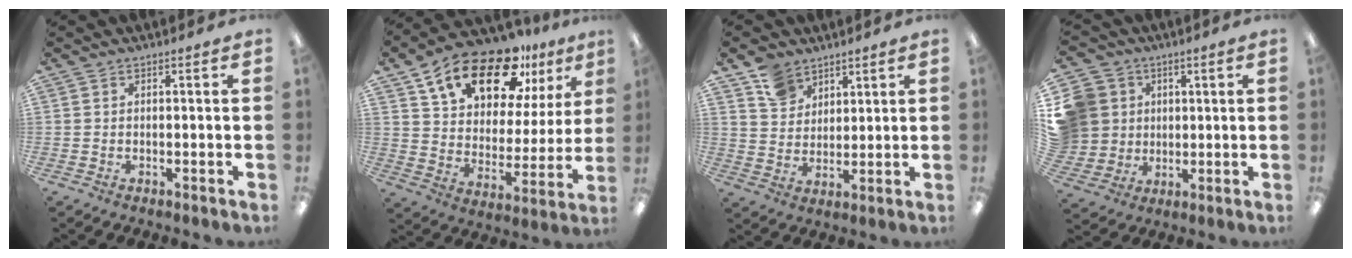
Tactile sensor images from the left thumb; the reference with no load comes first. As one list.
[{"total": 20.1, "force": [14.2, 9.0, 11.0], "torque": [-0.188, -0.079, 0.246]}, {"total": 8.5, "force": [6.0, 5.6, 2.1], "torque": [-0.045, -0.023, 0.116]}, {"total": 12.3, "force": [3.2, 11.4, 3.5], "torque": [-0.091, 0.003, 0.070]}]